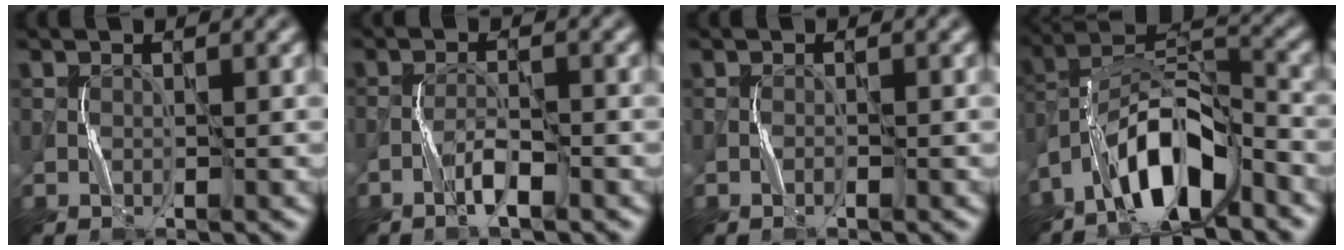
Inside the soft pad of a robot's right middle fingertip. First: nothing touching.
{"total": 2.3, "force": [-1.5, 0.3, 1.7], "torque": [-0.036, 0.008, -0.031]}
{"total": 0.5, "force": [-0.4, 0.0, 0.2], "torque": [-0.006, 0.002, -0.008]}
{"total": 8.6, "force": [-5.5, 2.9, 5.9], "torque": [-0.109, 0.013, -0.105]}